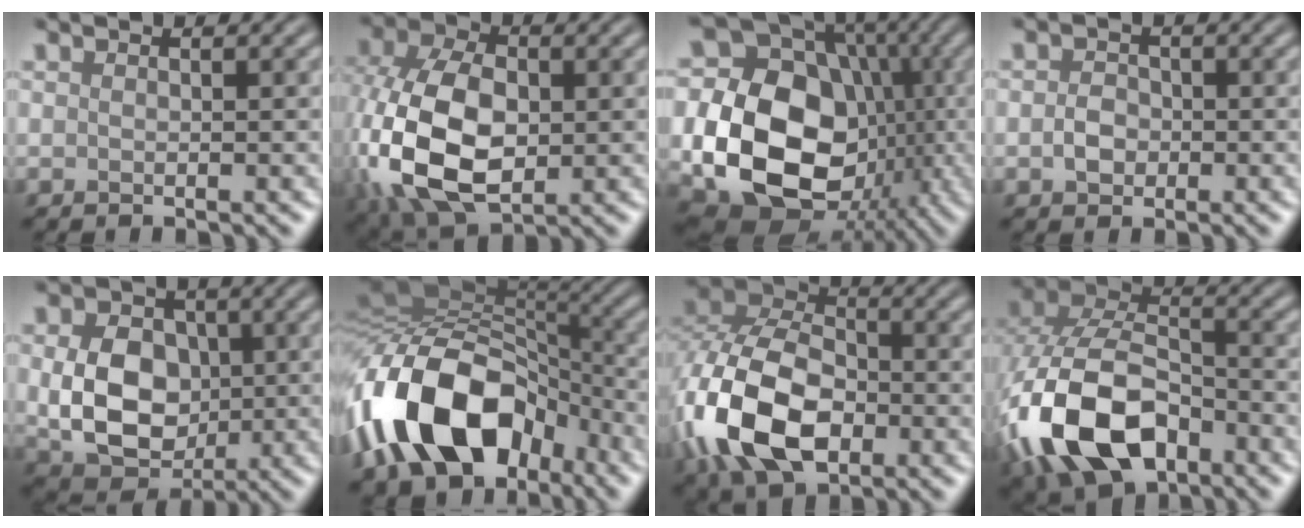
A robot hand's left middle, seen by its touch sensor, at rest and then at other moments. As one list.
[{"total": 13.7, "force": [-1.4, 9.2, 10.1], "torque": [-0.240, -0.017, -0.021]}, {"total": 19.1, "force": [-2.2, 15.5, 10.9], "torque": [-0.195, -0.034, -0.038]}, {"total": 1.7, "force": [-0.4, 1.4, 0.9], "torque": [-0.016, 0.003, -0.012]}, {"total": 8.2, "force": [0.1, 6.3, 5.2], "torque": [-0.109, -0.008, 0.007]}, {"total": 14.2, "force": [-5.7, 9.1, 9.3], "torque": [-0.179, 0.006, -0.104]}, {"total": 12.2, "force": [-4.3, 7.5, 8.7], "torque": [-0.199, -0.010, -0.095]}, {"total": 13.7, "force": [-5.0, 8.5, 9.5], "torque": [-0.216, -0.018, -0.097]}]